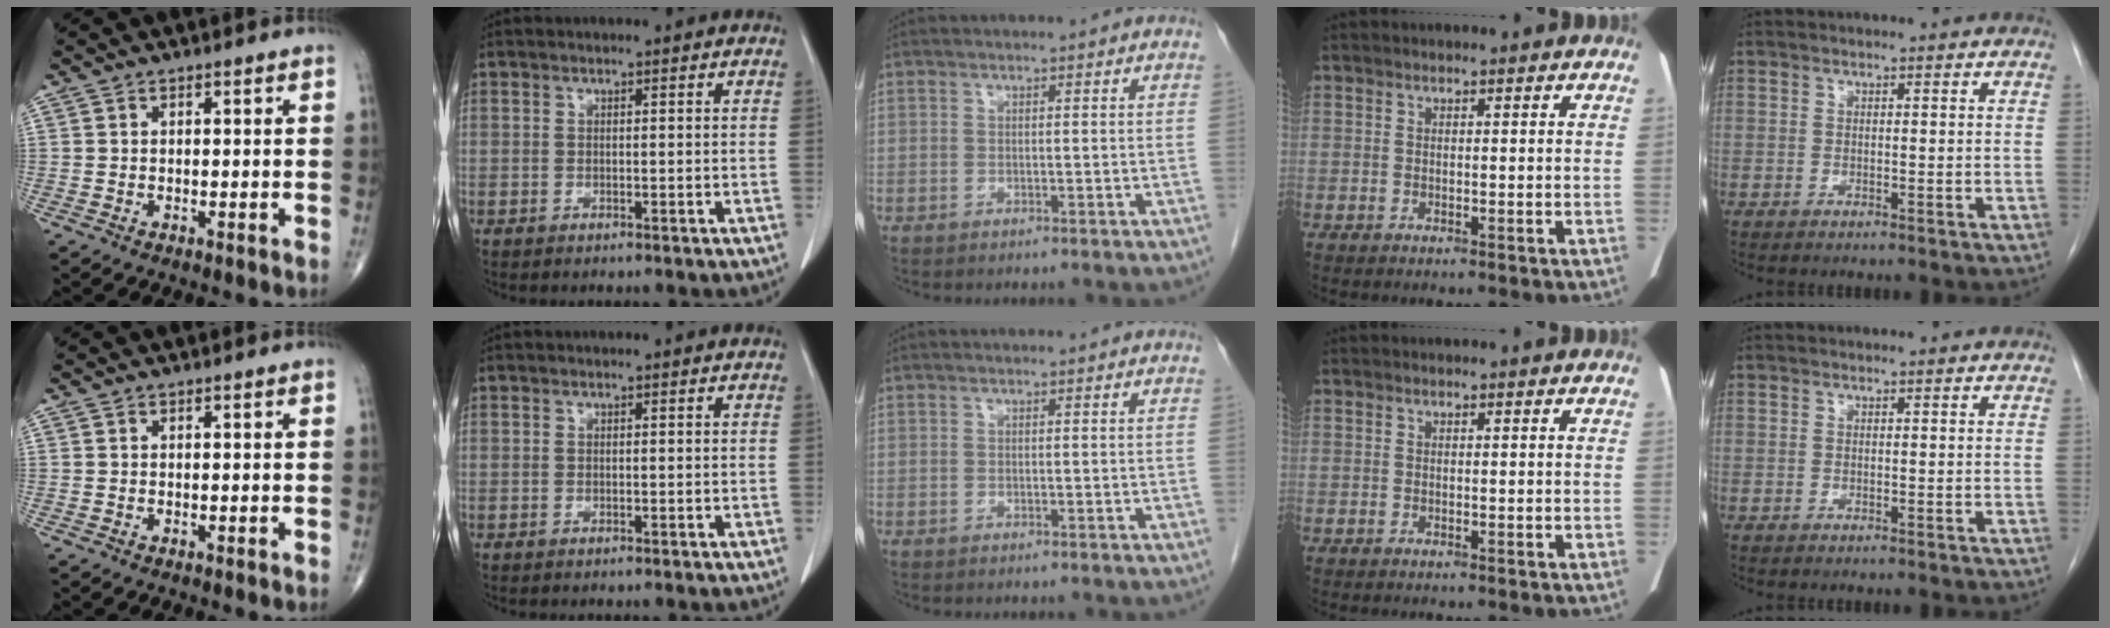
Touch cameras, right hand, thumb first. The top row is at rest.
{}